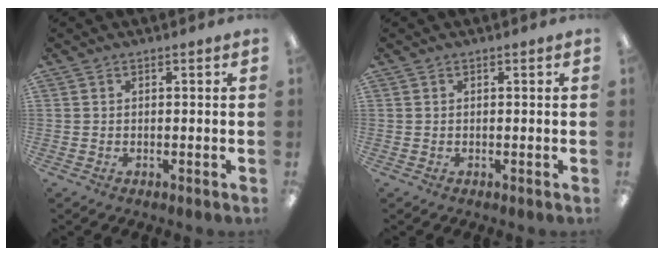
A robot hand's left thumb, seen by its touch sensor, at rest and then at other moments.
{"total": 0.0}